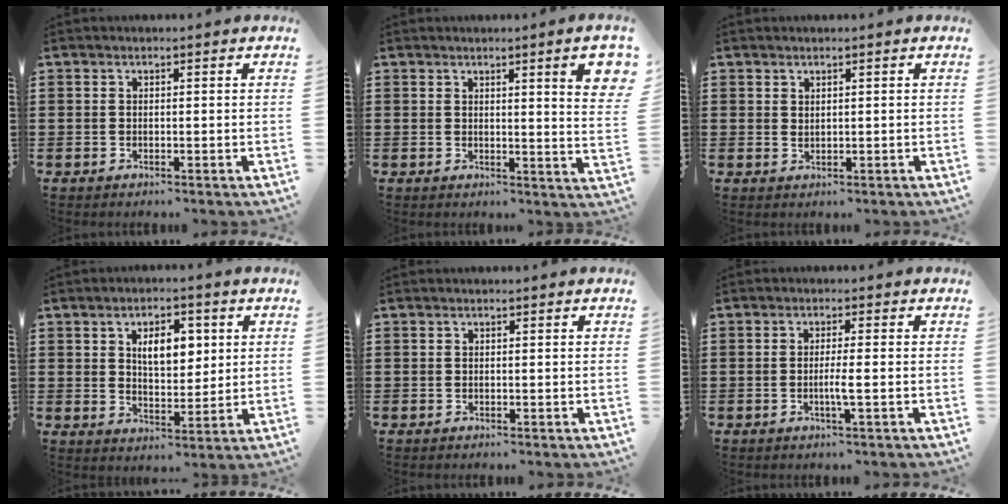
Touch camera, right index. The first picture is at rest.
{"total": 5.7, "force": [2.5, 0.4, 5.1], "torque": [-0.077, -0.008, 0.036]}
{"total": 0.8, "force": [0.7, 0.4, 0.2], "torque": [-0.006, 0.002, 0.014]}
{"total": 6.4, "force": [2.2, 3.6, 4.8], "torque": [-0.081, 0.005, 0.031]}
{"total": 0.0}
{"total": 2.7, "force": [-0.7, -0.2, 2.6], "torque": [-0.046, -0.006, -0.014]}